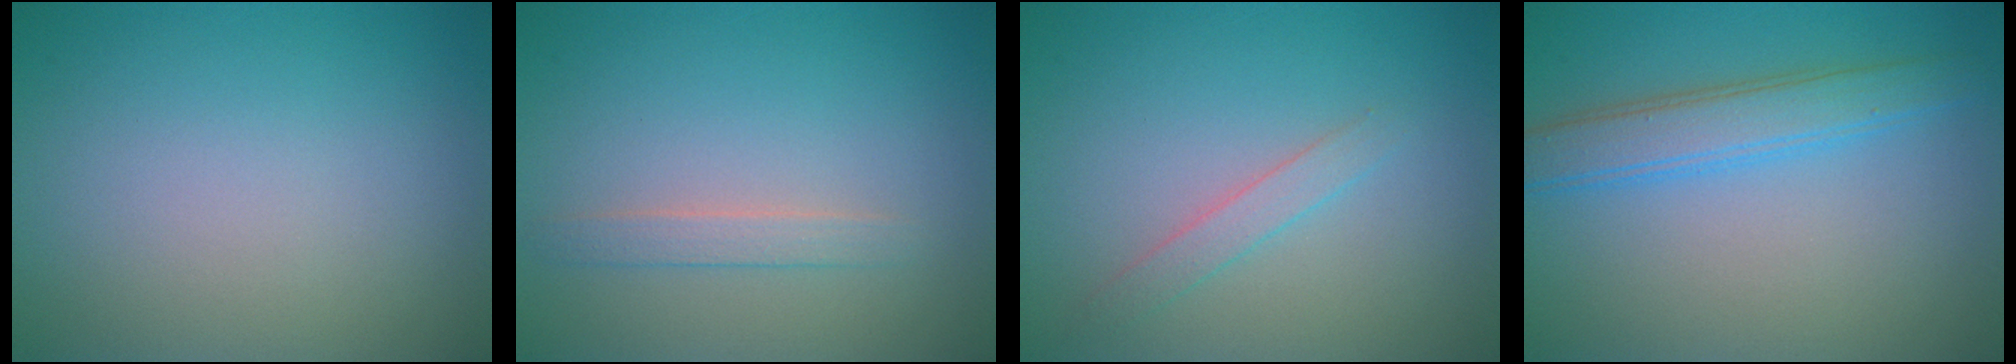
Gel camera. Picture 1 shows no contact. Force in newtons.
{"total": 1.4, "press": 1.4, "slide": 0.1}
{"total": 1.5, "press": 1.5, "slide": 0.1}
{"total": 3.8, "press": 3.8, "slide": 0.1}